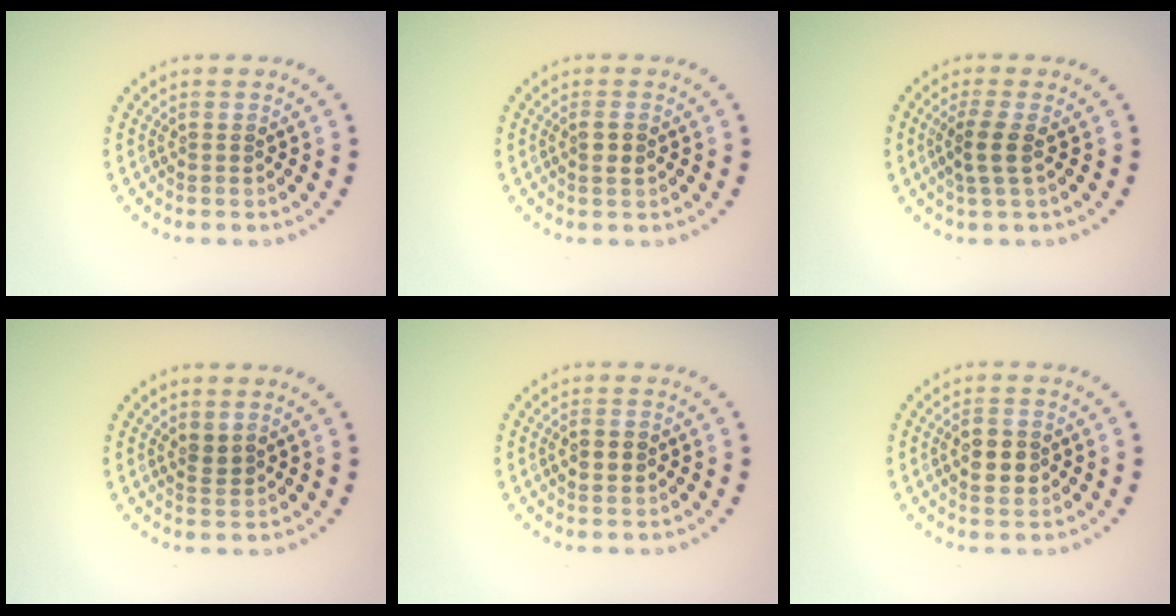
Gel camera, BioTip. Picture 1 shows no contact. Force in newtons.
{"total": 1.2, "press": 1.1, "slide": 0.5}
{"total": 2.2, "press": 1.9, "slide": 1.2}
{"total": 1.2, "press": 1.0, "slide": 0.7}
{"total": 1.4, "press": 1.4, "slide": 0.1}
{"total": 2.9, "press": 2.9, "slide": 0.1}